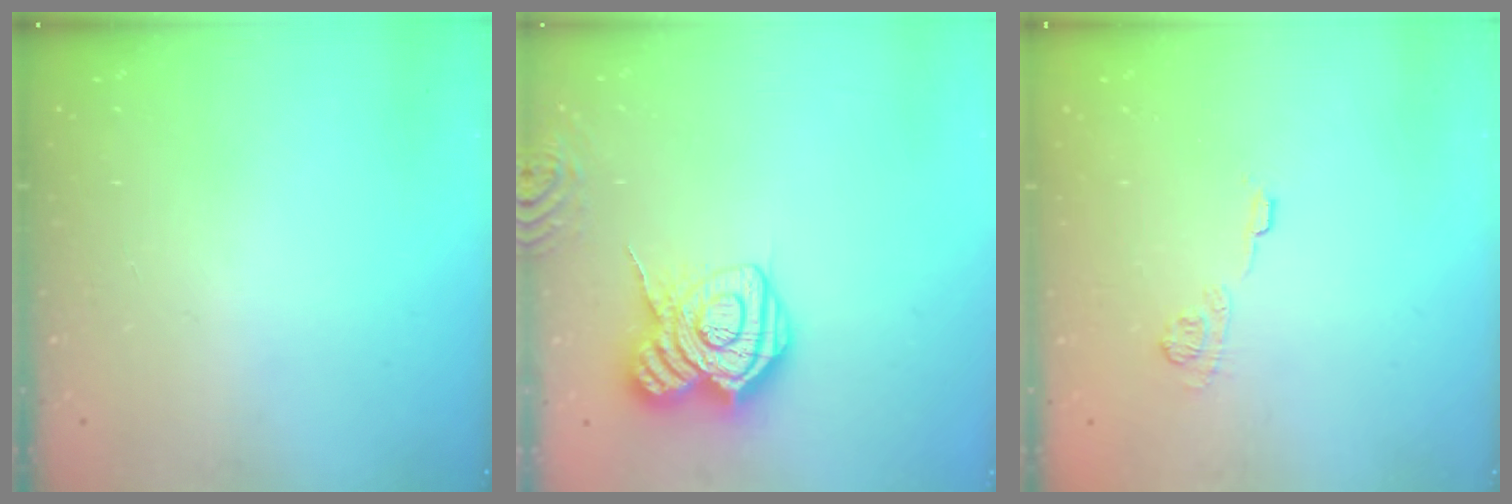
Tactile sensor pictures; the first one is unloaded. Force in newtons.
{"total": 13.5, "press": 13.5, "slide": 0.9}
{"total": 8.0, "press": 7.9, "slide": 1.0}